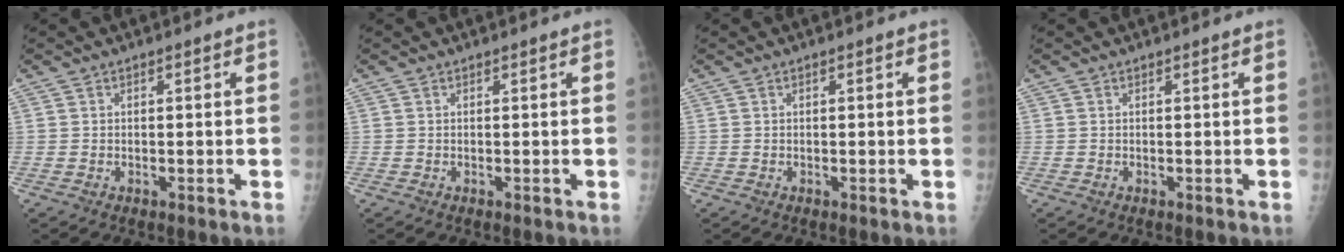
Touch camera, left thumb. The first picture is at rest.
{"total": 0.0}
{"total": 0.5, "force": [0.2, 0.2, 0.5], "torque": [-0.008, 0.002, 0.002]}
{"total": 0.0}